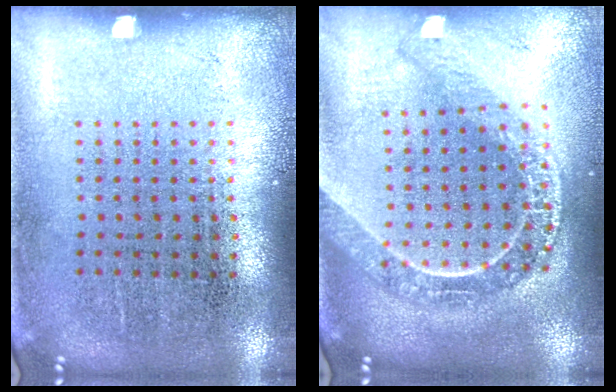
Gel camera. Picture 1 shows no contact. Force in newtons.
{"total": 2.2, "press": 1.8, "slide": 1.2}